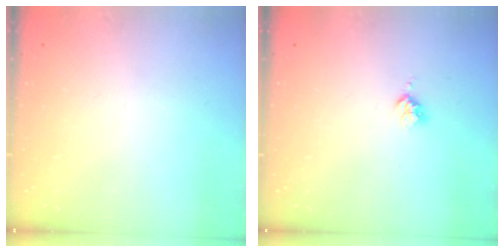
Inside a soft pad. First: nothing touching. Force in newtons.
{"total": 2.5, "press": 2.5, "slide": 0.3}